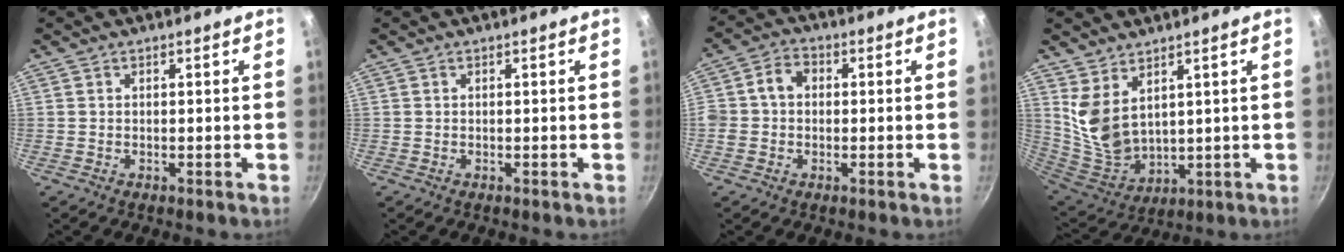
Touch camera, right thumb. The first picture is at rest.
{"total": 0.0}
{"total": 5.2, "force": [0.2, 4.4, 2.9], "torque": [-0.031, 0.013, -0.009]}
{"total": 9.6, "force": [4.7, 5.6, 6.2], "torque": [-0.107, -0.059, 0.112]}